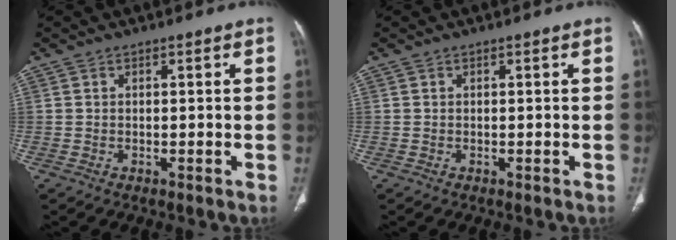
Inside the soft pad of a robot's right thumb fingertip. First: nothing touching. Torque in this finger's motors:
{"motor_torque": [0.09, -0.16, 0.19, 0.19, -0.08]}